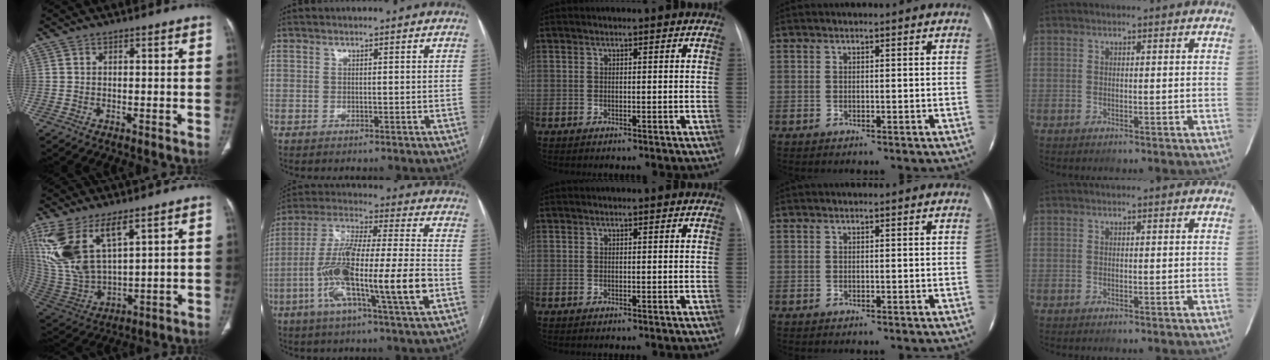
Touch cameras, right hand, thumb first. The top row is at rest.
{"thumb": {"total": 16.7, "force": [8.8, 7.2, 12.2], "torque": [-0.261, -0.031, 0.197]}, "index": {"total": 18.9, "force": [-5.2, 1.2, 18.1], "torque": [-0.337, -0.005, -0.093]}}